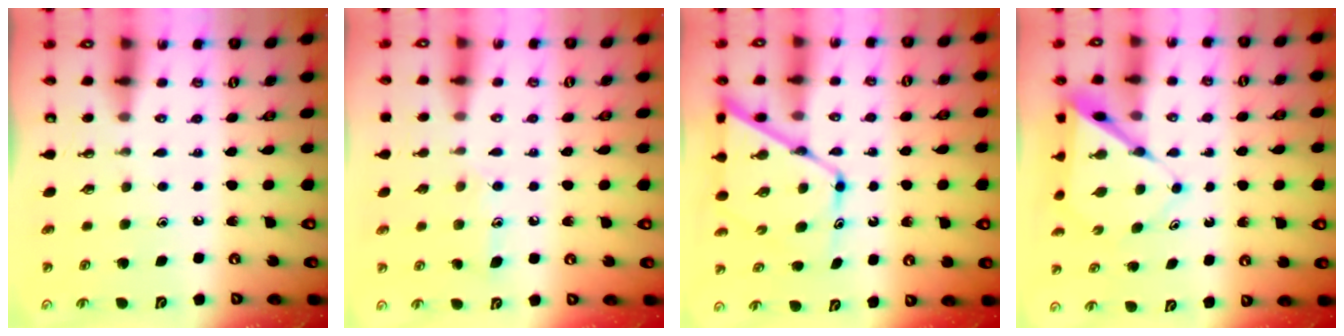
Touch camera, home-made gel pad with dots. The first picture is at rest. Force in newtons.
{"total": 7.5, "press": 7.5, "slide": 0.5}
{"total": 12.8, "press": 12.8, "slide": 1.1}
{"total": 7.5, "press": 7.5, "slide": 0.7}